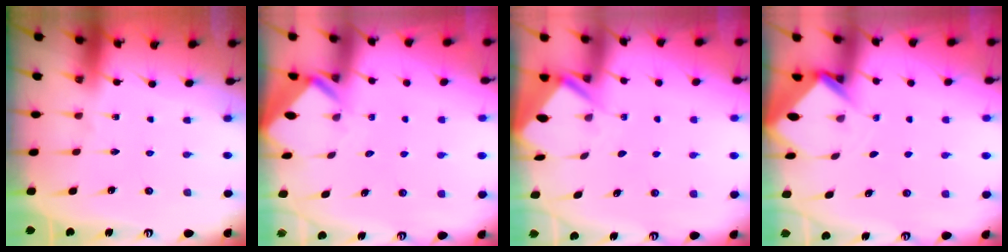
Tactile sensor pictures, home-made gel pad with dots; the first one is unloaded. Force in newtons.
{"total": 3.0, "press": 3.0, "slide": 0.3}
{"total": 3.2, "press": 3.2, "slide": 0.4}
{"total": 2.9, "press": 2.9, "slide": 0.2}